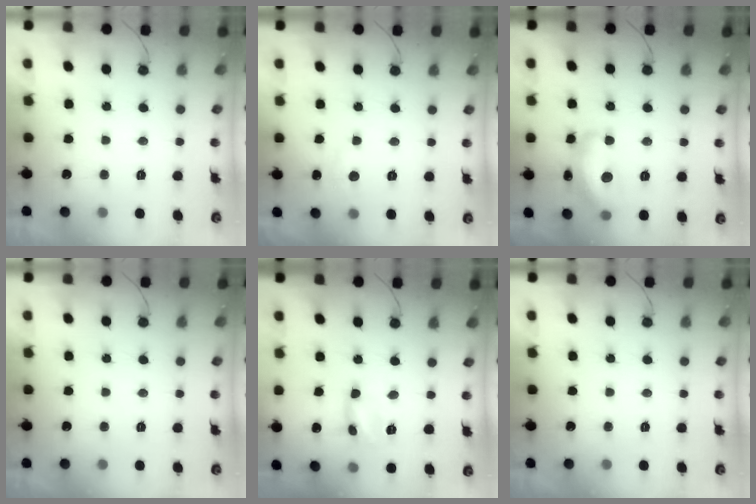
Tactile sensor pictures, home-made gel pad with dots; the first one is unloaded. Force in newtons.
{"total": 4.7, "press": 4.6, "slide": 0.8}
{"total": 14.9, "press": 14.8, "slide": 0.9}
{"total": 0.0}
{"total": 3.6, "press": 3.6, "slide": 0.4}
{"total": 0.0}